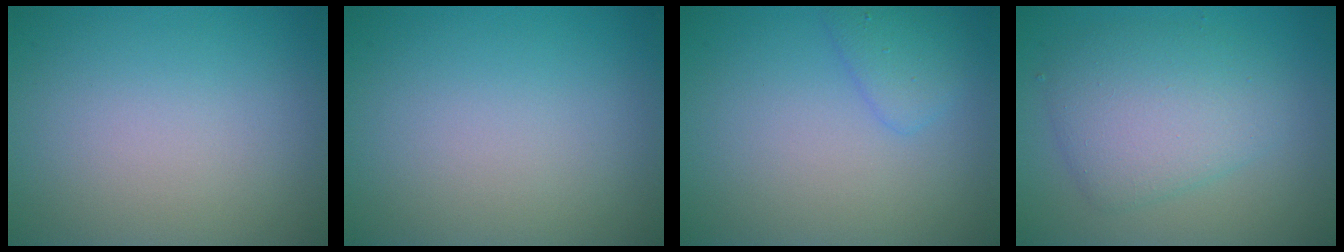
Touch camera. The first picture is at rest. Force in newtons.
{"total": 0.0}
{"total": 1.9, "press": 1.9, "slide": 0.1}
{"total": 4.9, "press": 4.9, "slide": 0.2}